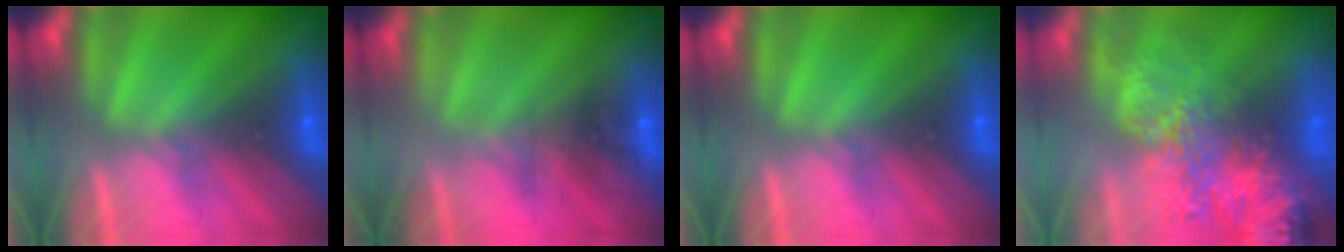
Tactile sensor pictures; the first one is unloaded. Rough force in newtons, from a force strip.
{"total": 1.6}
{"total": 0.0}
{"total": 9.1}